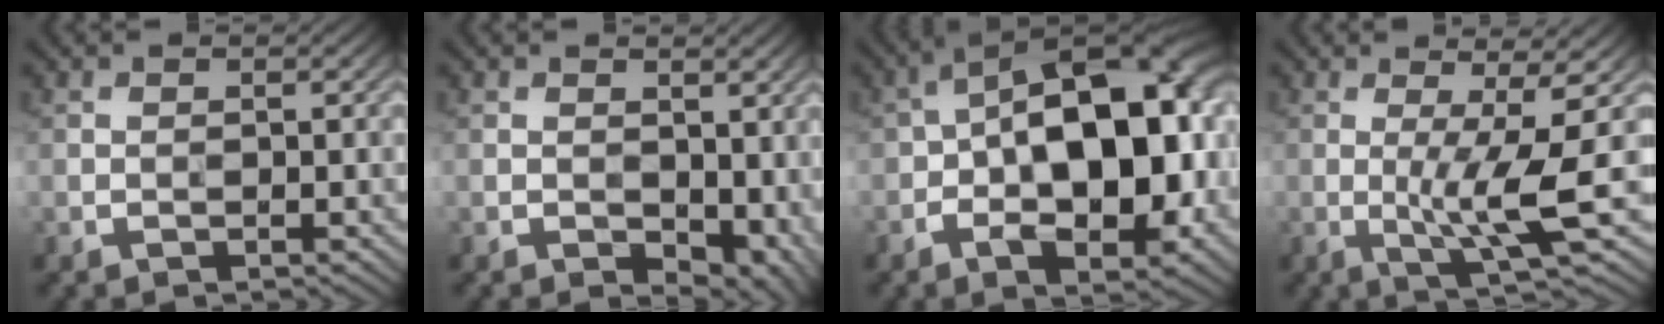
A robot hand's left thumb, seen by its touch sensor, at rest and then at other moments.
{"total": 4.9, "force": [-0.2, 3.0, 3.8], "torque": [-0.063, -0.011, 0.003]}
{"total": 18.9, "force": [-1.2, 10.4, 15.8], "torque": [-0.198, 0.022, -0.028]}
{"total": 6.9, "force": [-0.2, 0.6, 6.9], "torque": [-0.128, 0.008, -0.002]}